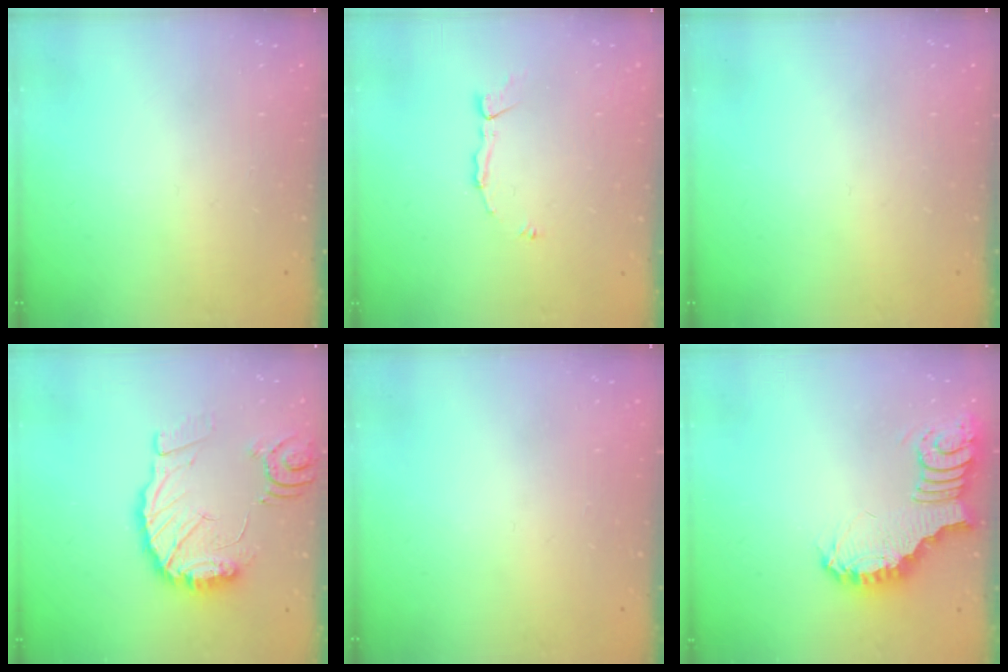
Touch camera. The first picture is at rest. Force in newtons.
{"total": 5.2, "press": 5.2, "slide": 0.6}
{"total": 0.0}
{"total": 14.5, "press": 14.5, "slide": 1.4}
{"total": 1.5, "press": 1.5, "slide": 0.1}
{"total": 3.5, "press": 3.4, "slide": 0.6}